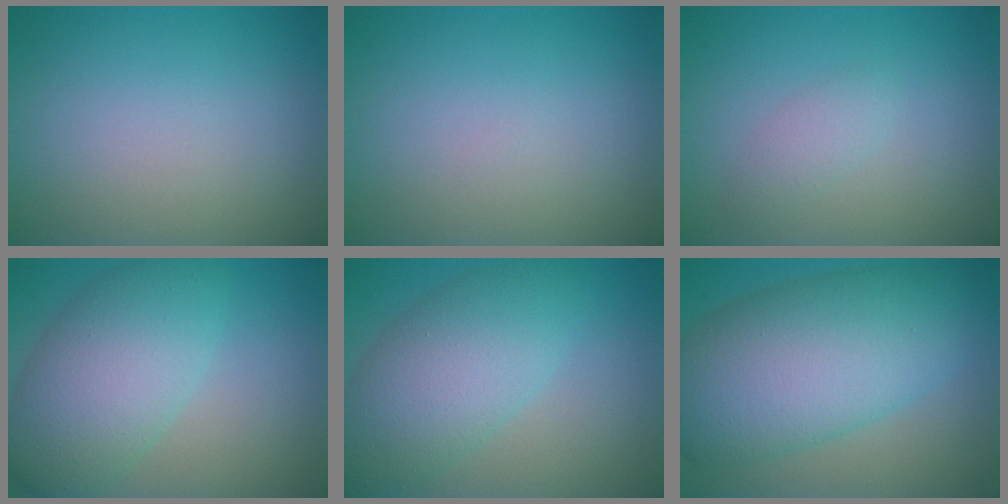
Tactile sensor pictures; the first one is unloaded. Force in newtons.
{"total": 0.0}
{"total": 1.3, "press": 1.3, "slide": 0.0}
{"total": 7.2, "press": 7.2, "slide": 0.2}
{"total": 7.1, "press": 7.1, "slide": 0.2}
{"total": 11.2, "press": 11.2, "slide": 0.3}